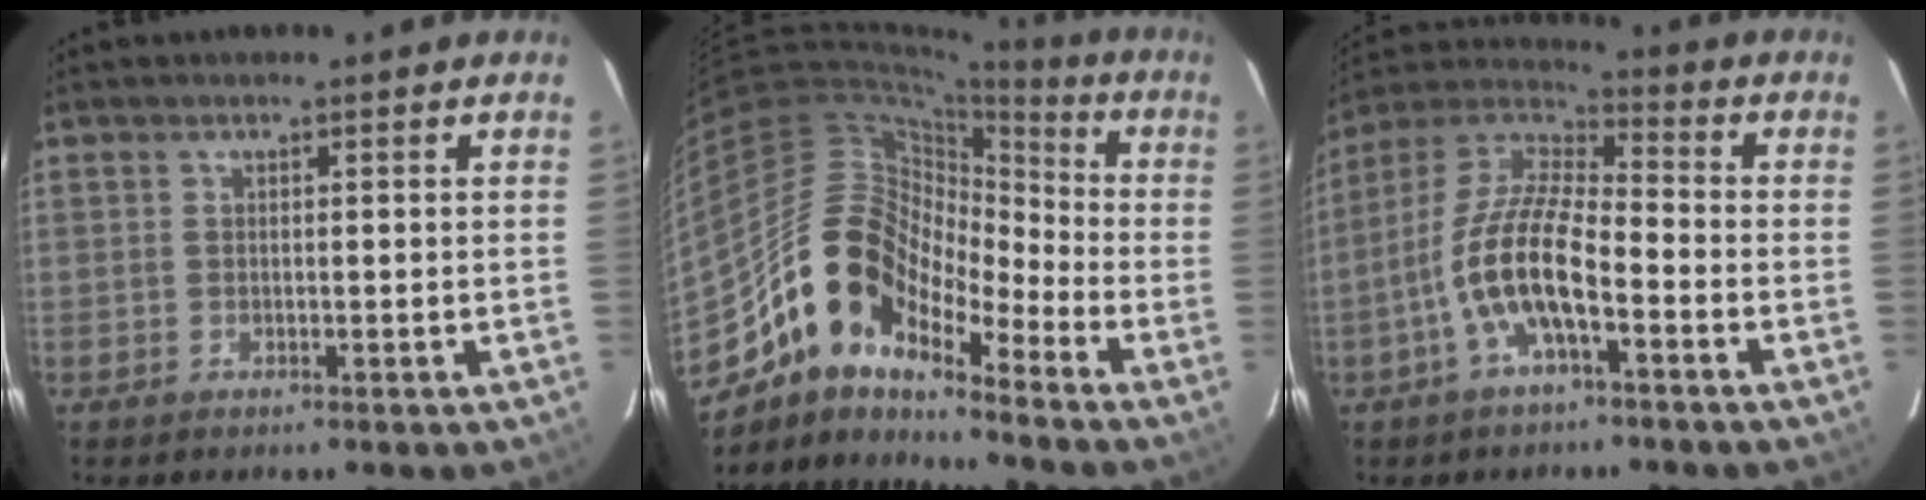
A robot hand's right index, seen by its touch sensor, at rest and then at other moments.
{"total": 16.5, "force": [-10.6, 9.3, 8.6], "torque": [-0.146, 0.015, -0.219]}
{"total": 13.1, "force": [-5.1, 4.0, 11.4], "torque": [-0.237, 0.004, -0.103]}